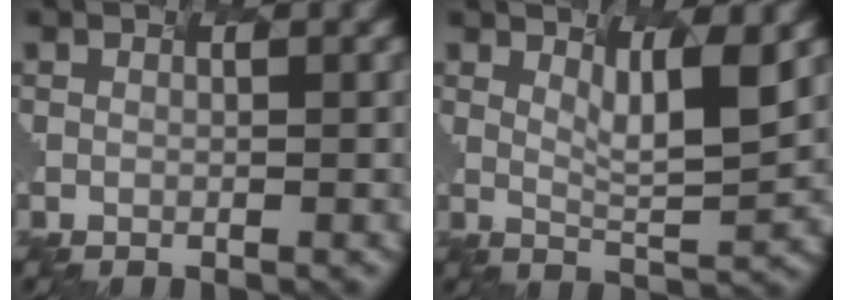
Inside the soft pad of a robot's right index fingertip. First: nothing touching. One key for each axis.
{"total": 2.4, "fx": 1.4, "fy": -0.4, "fz": 1.9, "tx": -0.066, "ty": -0.022, "tz": 0.054}